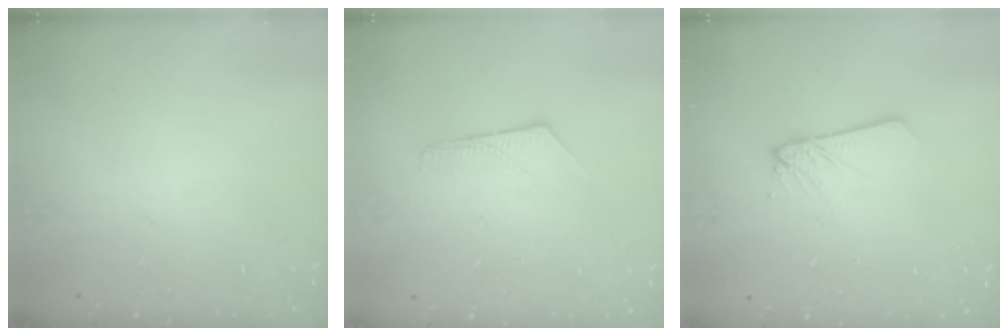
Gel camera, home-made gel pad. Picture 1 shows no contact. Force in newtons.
{"total": 5.7, "press": 5.7, "slide": 0.5}
{"total": 2.5, "press": 2.5, "slide": 0.1}